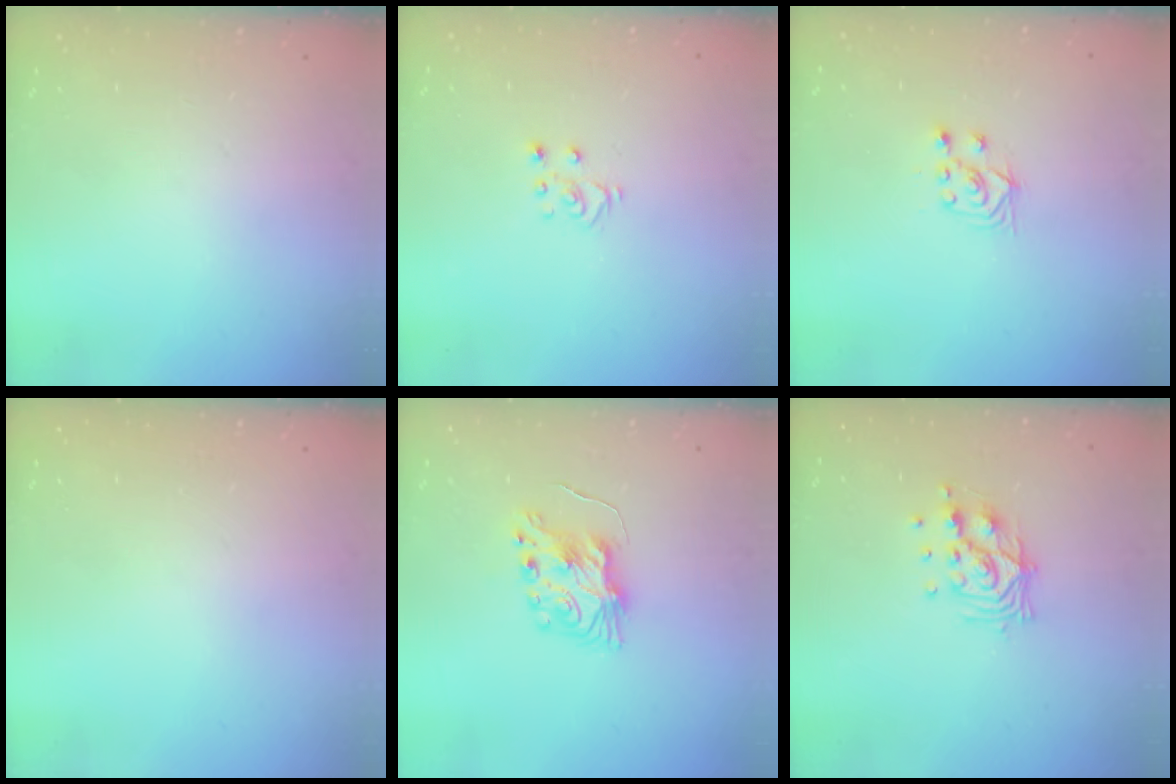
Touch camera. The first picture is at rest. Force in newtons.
{"total": 3.9, "press": 3.9, "slide": 0.1}
{"total": 3.8, "press": 3.7, "slide": 0.9}
{"total": 0.0}
{"total": 8.0, "press": 8.0, "slide": 0.2}
{"total": 11.0, "press": 11.0, "slide": 1.3}